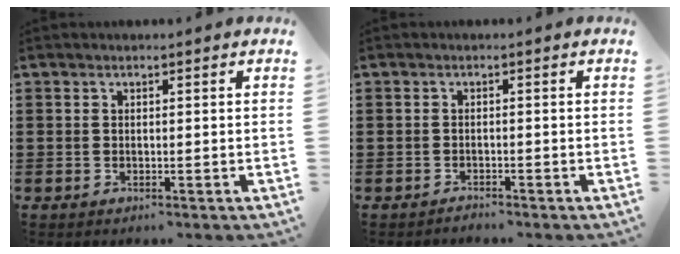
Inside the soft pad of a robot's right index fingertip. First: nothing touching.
{"total": 1.1, "force": [-1.1, 0.1, -0.2], "torque": [0.001, 0.004, -0.024]}